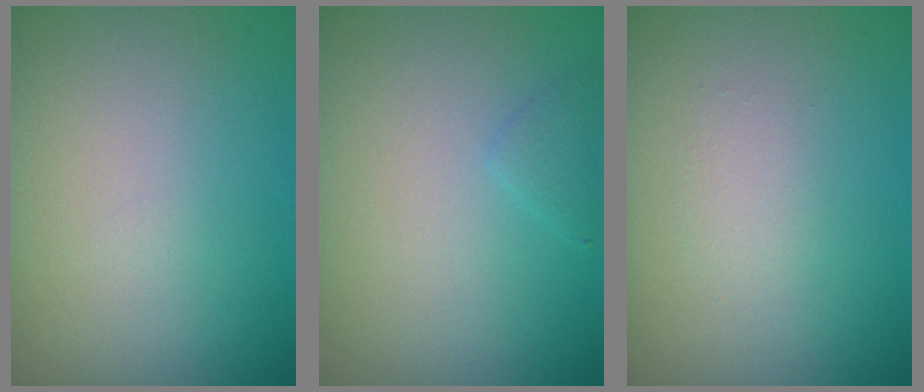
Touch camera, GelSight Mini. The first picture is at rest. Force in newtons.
{"total": 1.1, "press": 1.1, "slide": 0.1}
{"total": 1.0, "press": 1.0, "slide": 0.0}